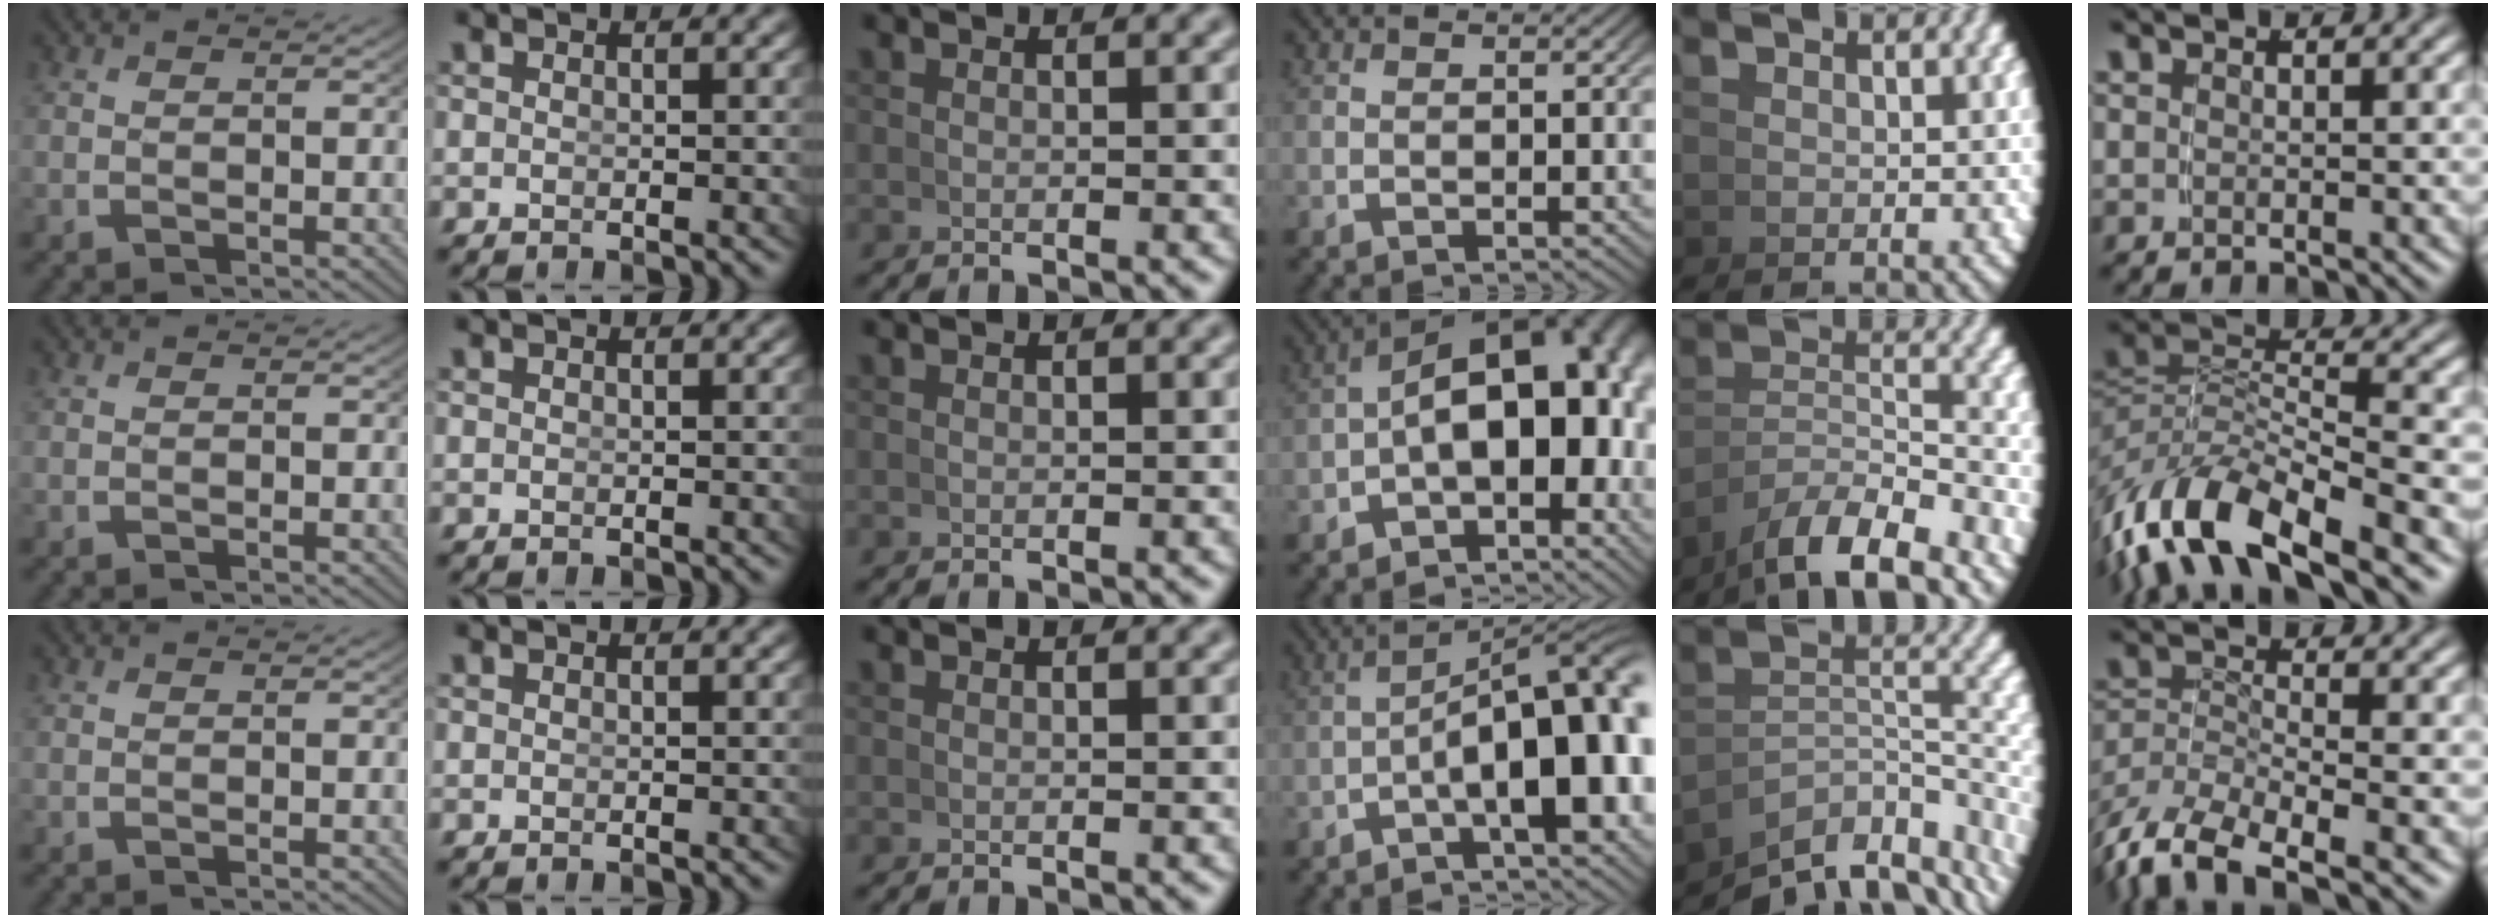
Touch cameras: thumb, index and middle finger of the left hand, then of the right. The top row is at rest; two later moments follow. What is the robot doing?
{"motion": "grasp_and_lifting", "object": "whiteboard"}